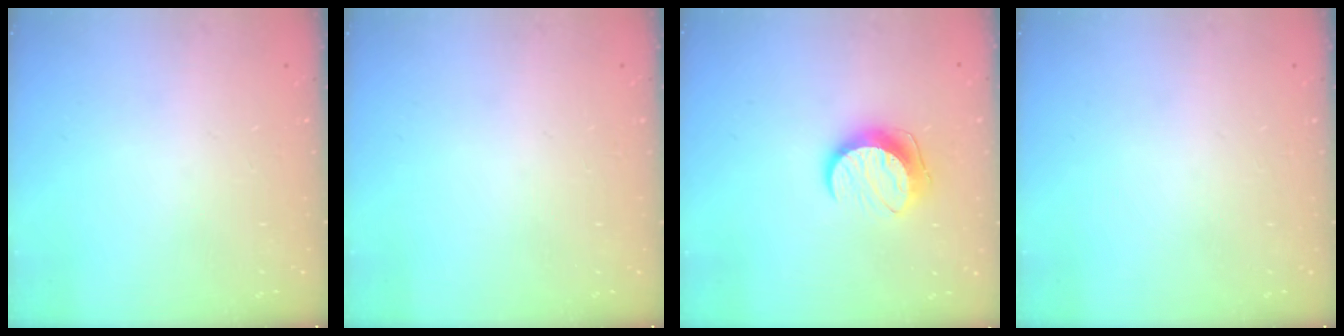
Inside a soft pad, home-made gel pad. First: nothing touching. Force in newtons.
{"total": 0.0}
{"total": 10.7, "press": 10.7, "slide": 0.5}
{"total": 0.0}